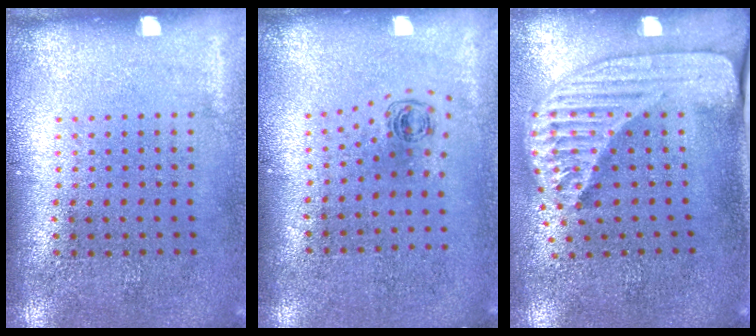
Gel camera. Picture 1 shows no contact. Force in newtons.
{"total": 0.5, "press": 0.3, "slide": 0.4}
{"total": 2.4, "press": 1.7, "slide": 1.7}